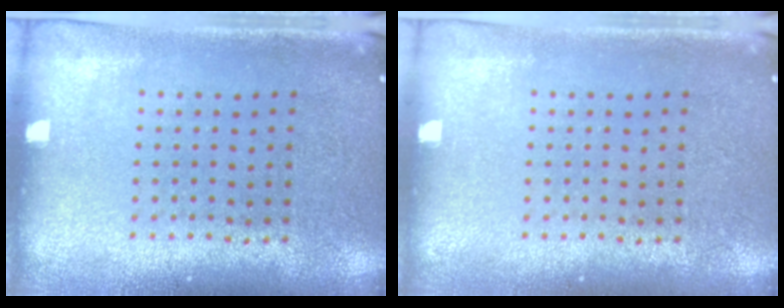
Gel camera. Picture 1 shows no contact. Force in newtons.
{"total": 0.0}